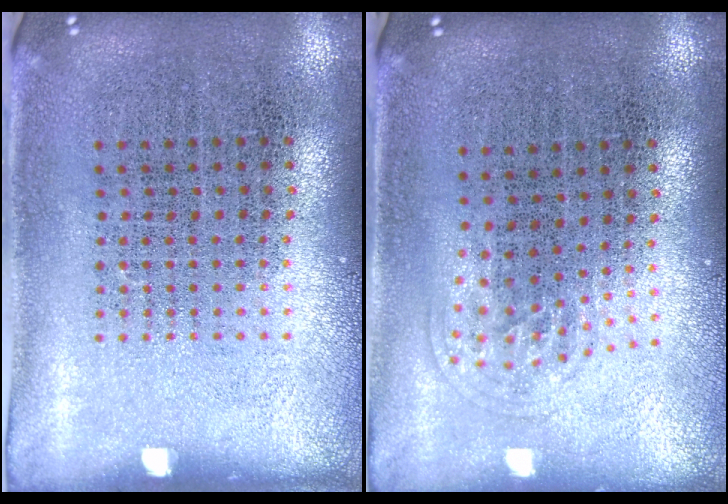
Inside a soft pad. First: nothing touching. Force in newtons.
{"total": 1.0, "press": 0.7, "slide": 0.8}